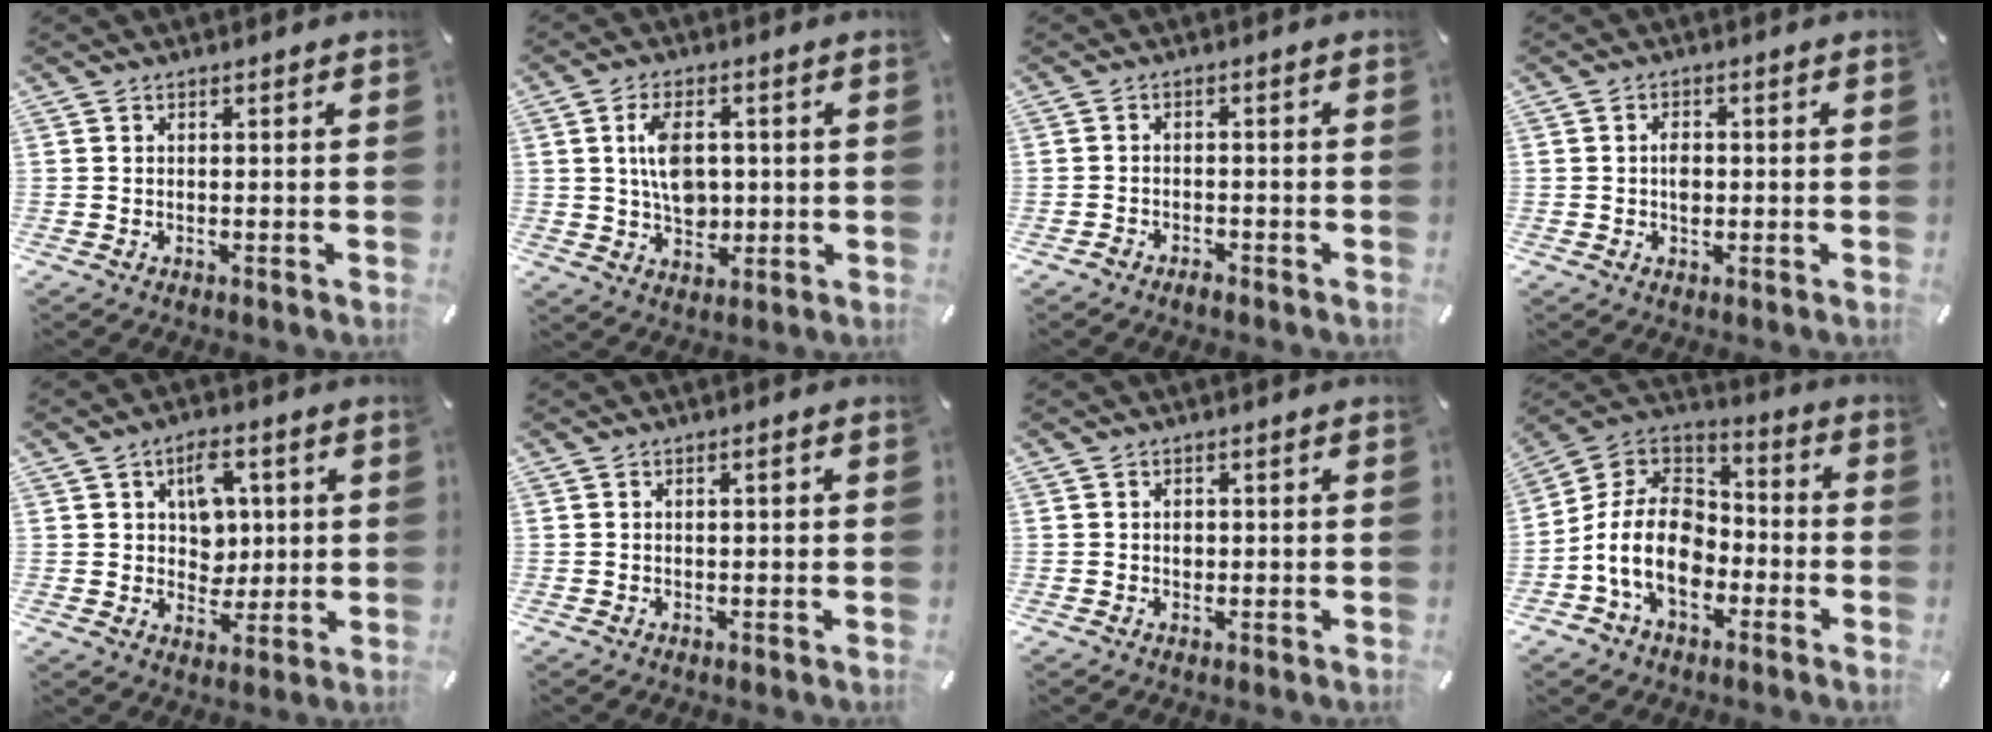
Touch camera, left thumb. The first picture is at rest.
{"total": 8.6, "force": [0.7, 6.0, 6.1], "torque": [-0.102, 0.000, 0.008]}
{"total": 1.9, "force": [-1.7, 0.8, 0.4], "torque": [-0.009, 0.008, -0.036]}
{"total": 3.0, "force": [-0.1, 2.1, 2.1], "torque": [-0.035, 0.002, -0.005]}
{"total": 8.1, "force": [2.2, 6.5, 4.4], "torque": [-0.053, 0.000, 0.034]}
{"total": 1.4, "force": [0.2, 0.5, 1.3], "torque": [-0.017, 0.002, 0.000]}
{"total": 1.4, "force": [0.1, 1.3, 0.7], "torque": [-0.007, 0.002, -0.002]}
{"total": 16.0, "force": [-5.6, 11.8, 9.3], "torque": [-0.221, 0.023, -0.105]}